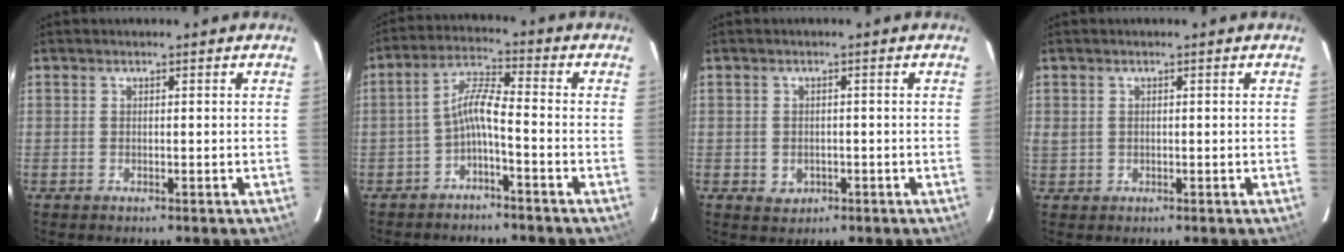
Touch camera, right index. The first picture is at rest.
{"total": 5.2, "force": [-2.7, 0.6, 4.4], "torque": [-0.107, 0.017, -0.052]}
{"total": 2.8, "force": [-0.8, 2.6, 0.9], "torque": [-0.022, 0.001, -0.001]}
{"total": 1.6, "force": [0.5, 1.4, 0.7], "torque": [-0.013, 0.004, 0.012]}